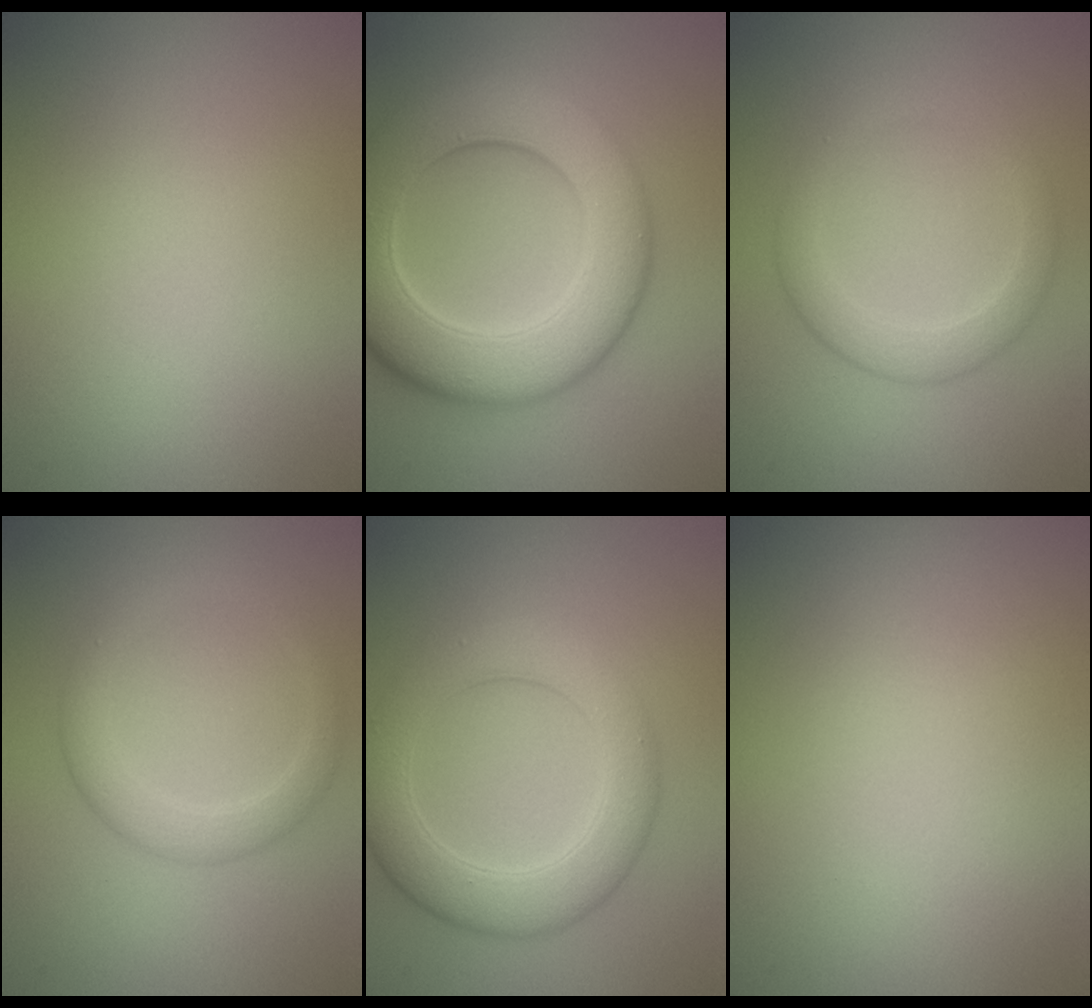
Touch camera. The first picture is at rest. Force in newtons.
{"total": 10.8, "press": 10.8, "slide": 0.1}
{"total": 2.8, "press": 2.8, "slide": 0.2}
{"total": 2.9, "press": 2.9, "slide": 0.2}
{"total": 5.9, "press": 5.9, "slide": 0.0}
{"total": 0.0}